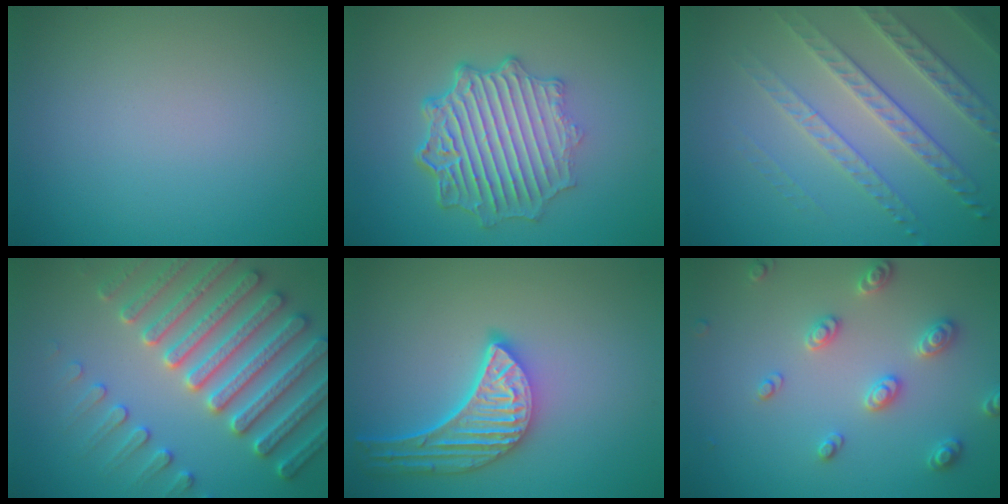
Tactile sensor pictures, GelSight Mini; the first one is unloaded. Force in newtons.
{"total": 7.0, "press": 5.3, "slide": 4.5}
{"total": 4.6, "press": 3.9, "slide": 2.5}
{"total": 7.7, "press": 7.4, "slide": 1.9}
{"total": 5.5, "press": 4.4, "slide": 3.4}
{"total": 2.7, "press": 2.7, "slide": 0.4}